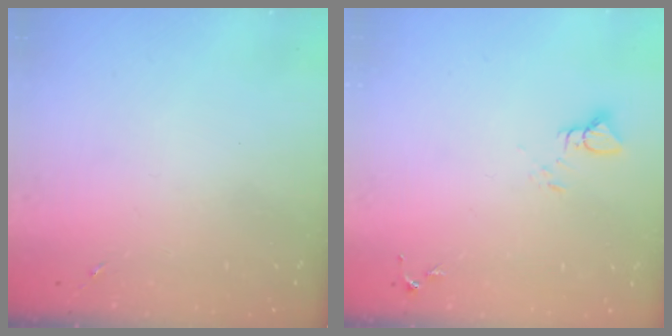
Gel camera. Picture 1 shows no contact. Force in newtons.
{"total": 3.1, "press": 3.1, "slide": 0.1}